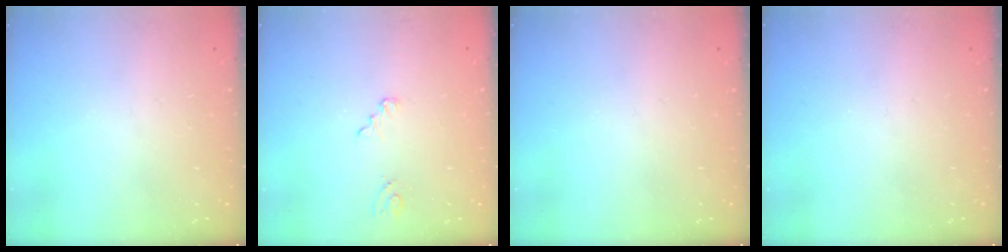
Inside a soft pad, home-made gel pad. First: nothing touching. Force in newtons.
{"total": 2.7, "press": 2.7, "slide": 0.4}
{"total": 0.0}
{"total": 0.0}